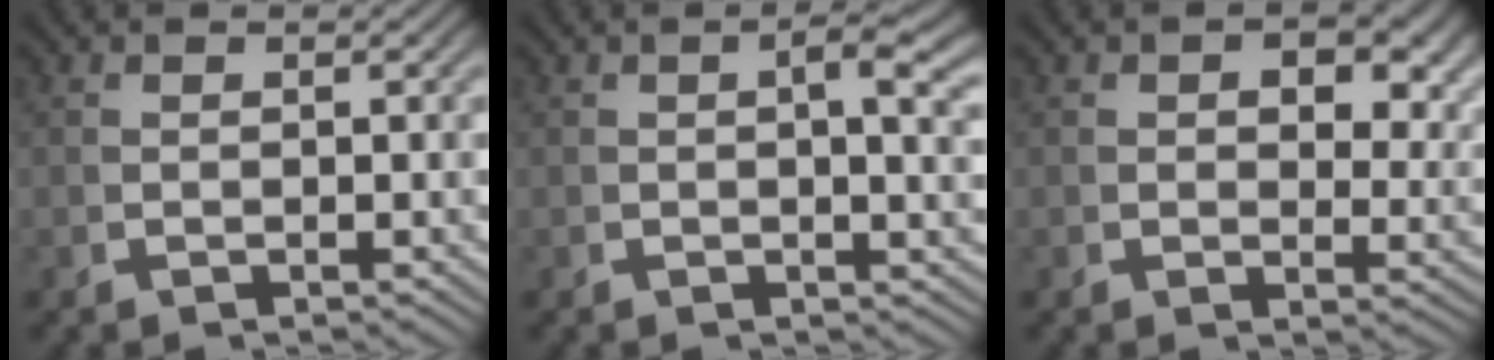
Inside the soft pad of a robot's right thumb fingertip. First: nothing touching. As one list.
[{"total": 3.1, "force": [0.7, 0.8, 2.9], "torque": [-0.031, 0.005, 0.009]}, {"total": 4.7, "force": [1.4, 2.9, 3.4], "torque": [-0.042, -0.014, 0.021]}]